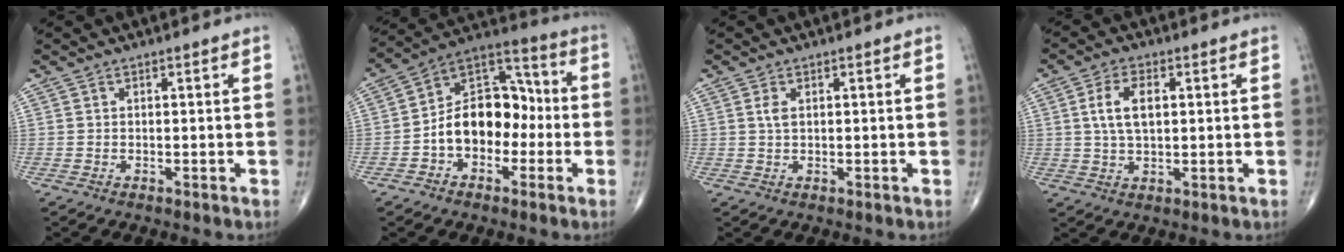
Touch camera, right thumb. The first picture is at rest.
{"total": 14.6, "force": [-2.7, 10.0, 10.2], "torque": [-0.132, 0.052, -0.056]}
{"total": 1.8, "force": [0.6, 0.9, 1.4], "torque": [-0.032, 0.004, 0.013]}
{"total": 6.9, "force": [1.4, 3.7, 5.7], "torque": [-0.109, 0.003, 0.026]}